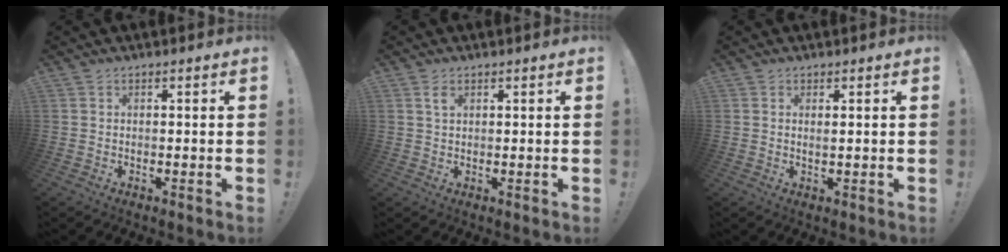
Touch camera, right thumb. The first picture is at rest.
{"total": 2.3, "force": [1.2, 1.0, 1.7], "torque": [-0.027, -0.002, 0.019]}
{"total": 1.3, "force": [0.9, -0.1, 0.9], "torque": [-0.002, -0.007, 0.013]}